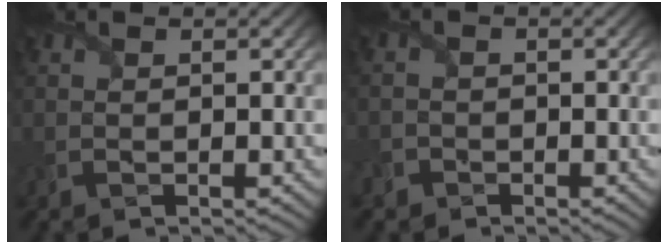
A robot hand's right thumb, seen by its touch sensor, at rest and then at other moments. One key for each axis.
{"total": 2.7, "fx": -1.2, "fy": 2.4, "fz": 0.3, "tx": -0.010, "ty": -0.006, "tz": -0.037}